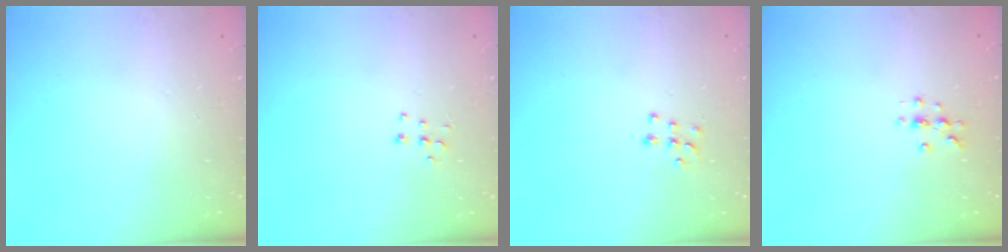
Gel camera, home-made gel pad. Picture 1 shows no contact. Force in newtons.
{"total": 3.7, "press": 3.7, "slide": 0.2}
{"total": 7.2, "press": 7.2, "slide": 0.5}
{"total": 4.2, "press": 4.2, "slide": 0.5}